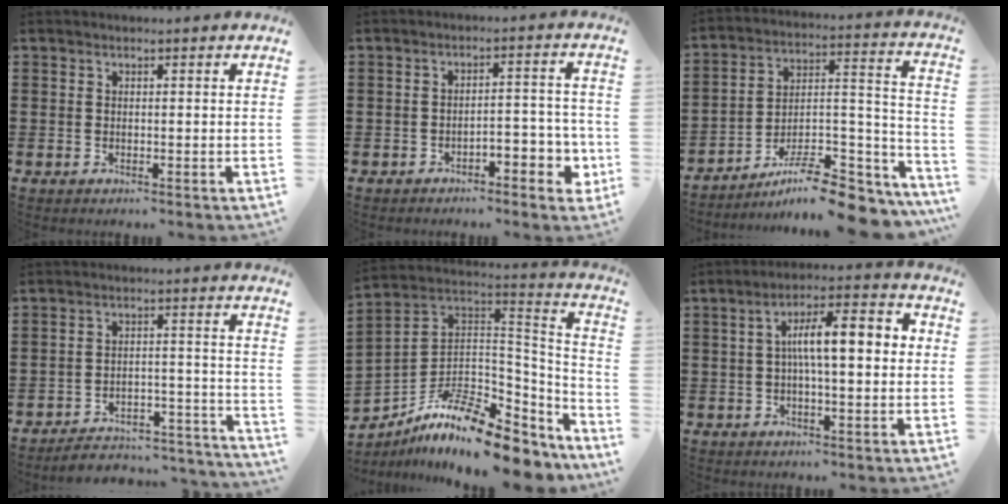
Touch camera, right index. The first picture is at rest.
{"total": 4.2, "force": [-2.6, 1.8, 2.7], "torque": [-0.038, 0.009, -0.051]}
{"total": 10.4, "force": [-8.4, 2.2, 5.7], "torque": [-0.079, 0.022, -0.156]}
{"total": 4.4, "force": [-4.1, 1.0, 1.1], "torque": [-0.022, 0.003, -0.086]}
{"total": 13.9, "force": [-9.7, 4.4, 8.9], "torque": [-0.171, 0.030, -0.175]}
{"total": 9.3, "force": [0.7, 2.6, 8.9], "torque": [-0.154, 0.013, 0.005]}